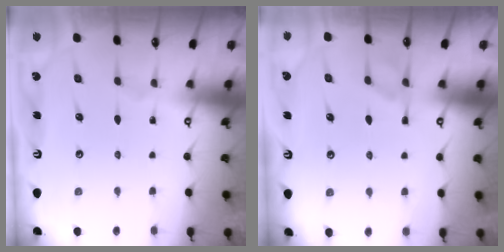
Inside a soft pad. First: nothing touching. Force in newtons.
{"total": 0.9, "press": 0.1, "slide": 0.9}